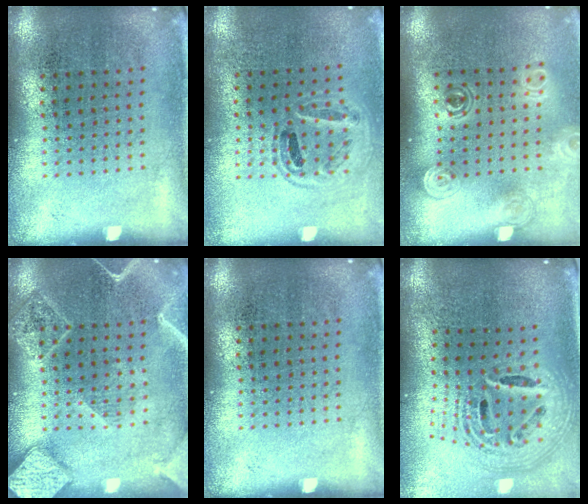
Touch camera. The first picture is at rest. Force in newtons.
{"total": 0.9, "press": 0.9, "slide": 0.4}
{"total": 1.5, "press": 1.3, "slide": 0.9}
{"total": 2.2, "press": 2.2, "slide": 0.2}
{"total": 0.0}
{"total": 2.5, "press": 1.8, "slide": 1.7}